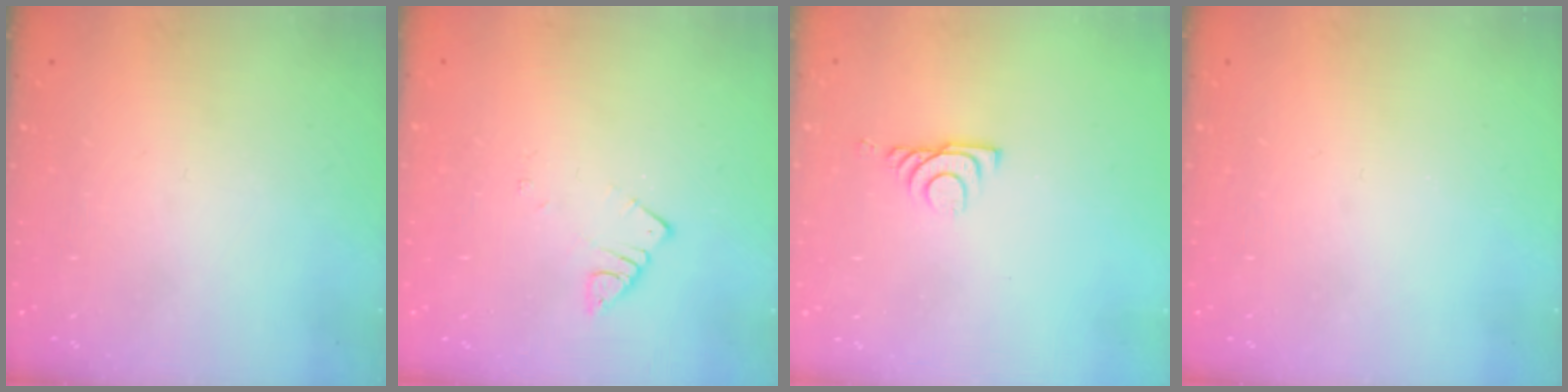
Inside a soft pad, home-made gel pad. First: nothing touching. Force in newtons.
{"total": 2.5, "press": 2.5, "slide": 0.3}
{"total": 6.9, "press": 6.9, "slide": 0.8}
{"total": 0.0}